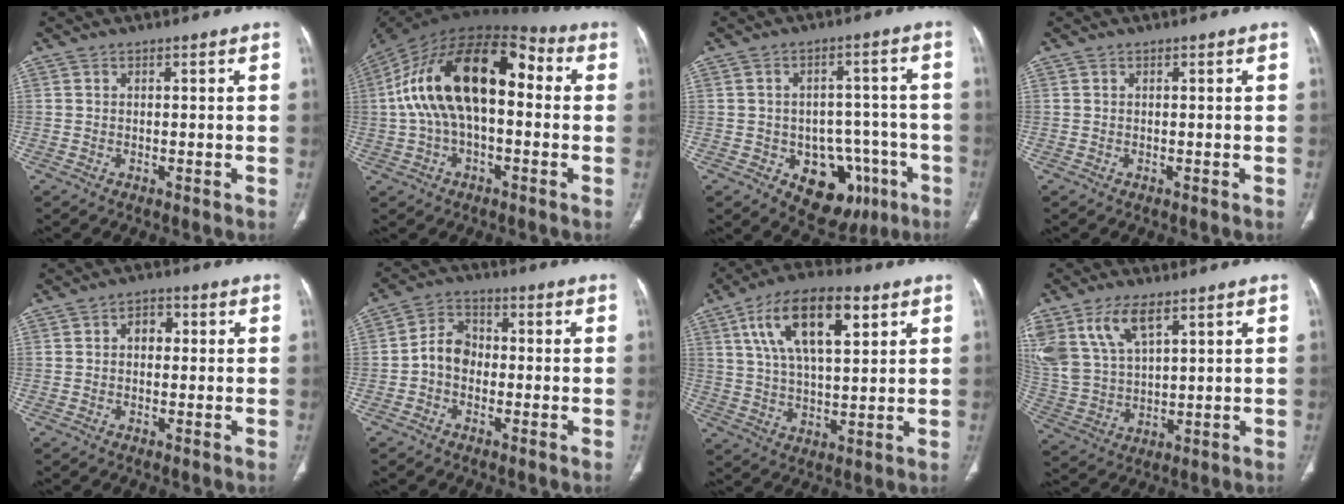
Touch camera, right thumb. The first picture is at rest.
{"total": 22.3, "force": [1.9, 11.6, 18.9], "torque": [-0.330, 0.051, 0.020]}
{"total": 13.3, "force": [-5.7, 9.3, 7.7], "torque": [-0.054, 0.039, -0.065]}
{"total": 0.0}
{"total": 3.5, "force": [0.4, 2.5, 2.4], "torque": [-0.022, 0.012, 0.001]}
{"total": 6.2, "force": [-1.2, 4.9, 3.6], "torque": [-0.046, 0.025, -0.036]}
{"total": 16.4, "force": [6.8, 7.1, 13.1], "torque": [-0.216, -0.003, 0.119]}
{"total": 13.1, "force": [7.1, 6.5, 8.8], "torque": [-0.178, -0.014, 0.154]}